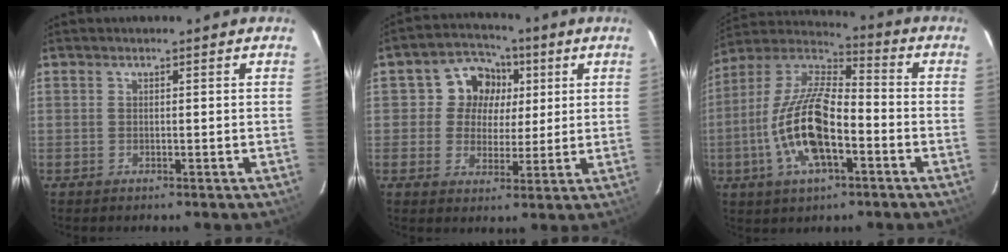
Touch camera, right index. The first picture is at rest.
{"total": 8.7, "force": [1.8, 8.0, 2.8], "torque": [-0.055, 0.020, 0.022]}
{"total": 17.2, "force": [-5.6, 6.7, 14.8], "torque": [-0.309, -0.004, -0.110]}